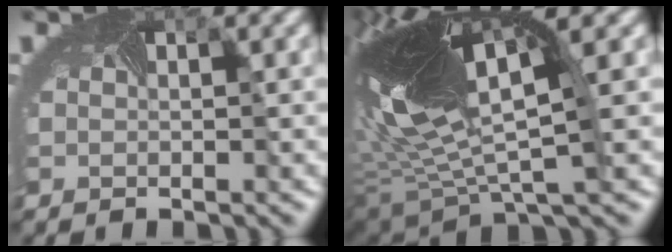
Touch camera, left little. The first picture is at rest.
{"total": 11.6, "force": [2.4, 3.5, 10.8], "torque": [-0.254, -0.006, 0.055]}